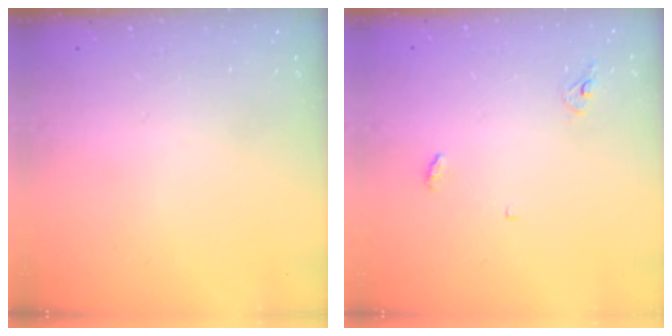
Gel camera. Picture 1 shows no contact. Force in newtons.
{"total": 3.1, "press": 3.1, "slide": 0.2}